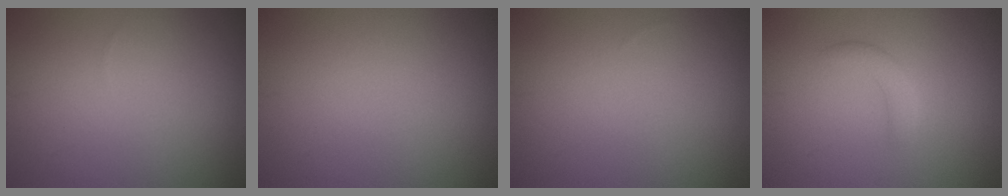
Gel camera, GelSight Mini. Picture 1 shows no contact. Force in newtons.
{"total": 0.0}
{"total": 0.0}
{"total": 1.8, "press": 1.8, "slide": 0.1}